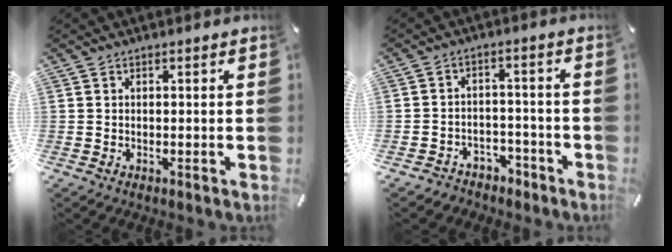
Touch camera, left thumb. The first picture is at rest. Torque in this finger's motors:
{"motor_torque": [-0.14, 0.16, -0.29, 0.41, 0.00]}